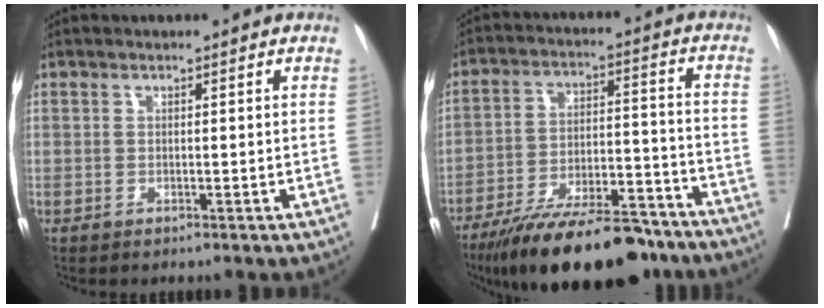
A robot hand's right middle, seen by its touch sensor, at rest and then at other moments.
{"total": 20.8, "force": [-17.0, 5.1, 10.9], "torque": [-0.143, 0.003, -0.267]}